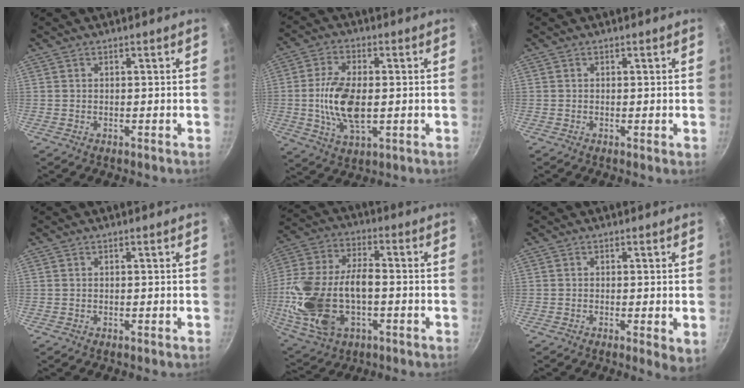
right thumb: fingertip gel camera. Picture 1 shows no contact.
{"total": 11.6, "force": [-0.6, 5.8, 10.1], "torque": [-0.198, -0.004, -0.008]}
{"total": 0.8, "force": [-0.1, 0.0, 0.8], "torque": [-0.014, -0.005, -0.003]}
{"total": 0.0}
{"total": 21.7, "force": [-3.6, 11.9, 17.8], "torque": [-0.386, 0.012, -0.057]}
{"total": 3.3, "force": [-0.7, 0.6, 3.2], "torque": [-0.052, -0.013, -0.013]}